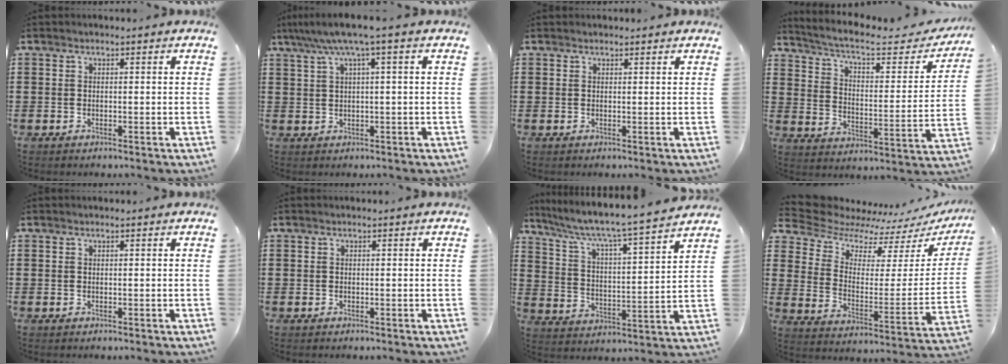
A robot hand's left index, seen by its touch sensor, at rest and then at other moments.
{"total": 4.7, "force": [1.9, -0.3, 4.3], "torque": [-0.086, -0.002, 0.029]}
{"total": 0.7, "force": [0.7, 0.2, 0.1], "torque": [-0.003, 0.002, 0.013]}
{"total": 6.2, "force": [4.8, 1.1, 3.7], "torque": [-0.093, -0.029, 0.077]}
{"total": 0.0}
{"total": 0.0}
{"total": 5.3, "force": [4.6, -0.2, 2.6], "torque": [-0.073, -0.042, 0.065]}
{"total": 7.4, "force": [6.4, 3.1, 1.8], "torque": [-0.068, -0.053, 0.110]}